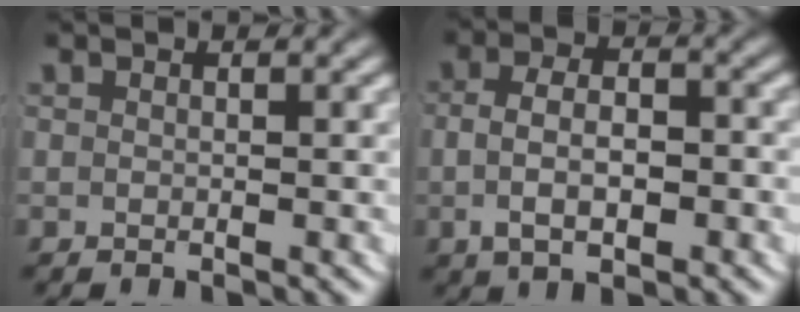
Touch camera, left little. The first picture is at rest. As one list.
[{"total": 4.4, "force": [-0.9, 2.3, 3.6], "torque": [-0.053, 0.000, -0.013]}]